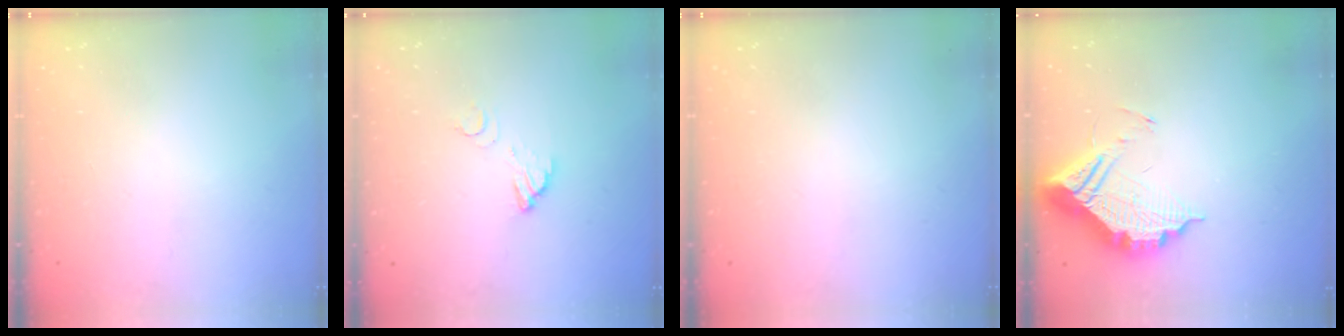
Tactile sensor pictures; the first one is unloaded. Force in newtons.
{"total": 3.6, "press": 3.6, "slide": 0.3}
{"total": 0.0}
{"total": 12.0, "press": 12.0, "slide": 1.1}